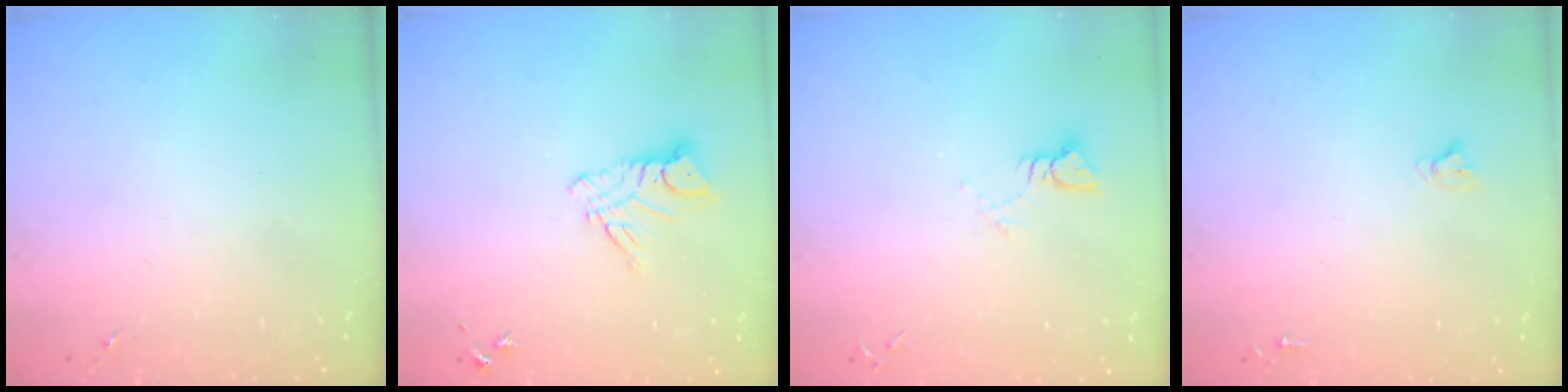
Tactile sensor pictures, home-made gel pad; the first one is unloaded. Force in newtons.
{"total": 8.6, "press": 8.5, "slide": 0.9}
{"total": 3.9, "press": 3.9, "slide": 0.3}
{"total": 2.7, "press": 2.7, "slide": 0.2}